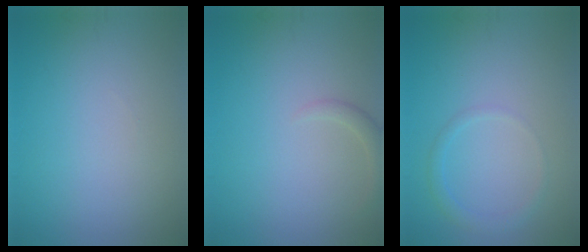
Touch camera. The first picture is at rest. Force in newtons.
{"total": 1.2, "press": 1.2, "slide": 0.1}
{"total": 1.3, "press": 1.3, "slide": 0.0}